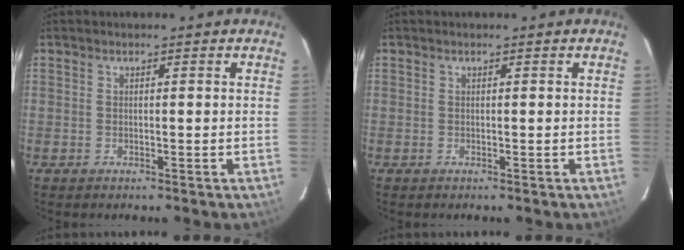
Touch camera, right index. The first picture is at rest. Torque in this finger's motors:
{"motor_torque": [0.00, 0.00, 0.00, 0.00]}